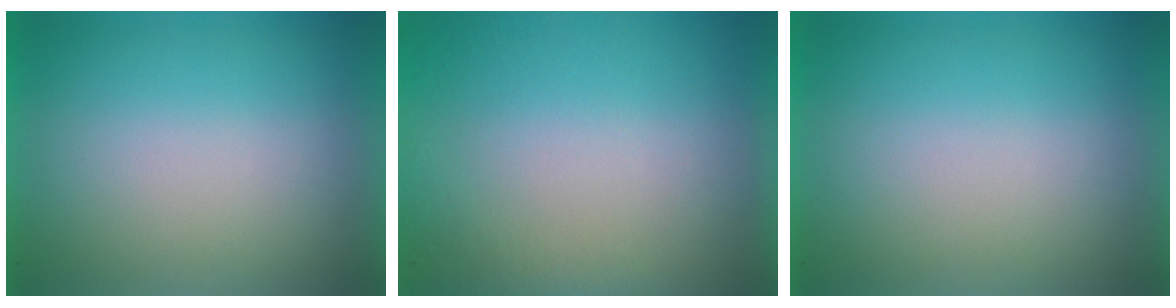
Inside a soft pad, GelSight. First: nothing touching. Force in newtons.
{"total": 8.2}
{"total": 0.0}